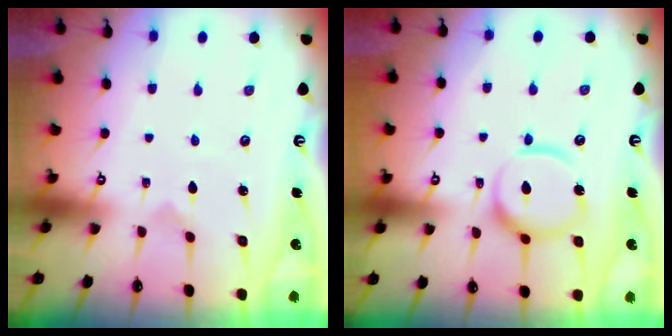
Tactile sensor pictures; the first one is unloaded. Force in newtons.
{"total": 15.3, "press": 15.2, "slide": 1.7}